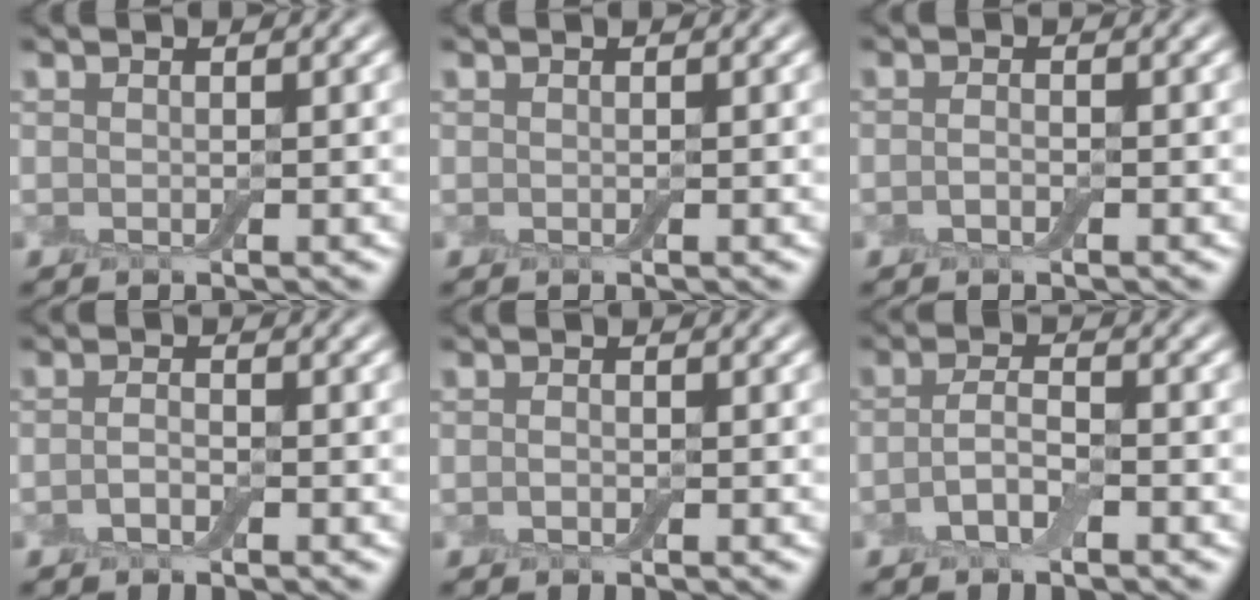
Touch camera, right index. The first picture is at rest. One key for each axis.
{"total": 0.0}
{"total": 0.9, "fx": -0.4, "fy": 0.4, "fz": 0.7, "tx": -0.018, "ty": -0.001, "tz": -0.009}
{"total": 1.2, "fx": -0.5, "fy": 0.5, "fz": 1.0, "tx": -0.023, "ty": 0.000, "tz": -0.013}
{"total": 0.6, "fx": -0.2, "fy": 0.3, "fz": 0.5, "tx": -0.011, "ty": 0.000, "tz": -0.005}
{"total": 2.5, "fx": -1.1, "fy": 0.9, "fz": 2.0, "tx": -0.045, "ty": 0.004, "tz": -0.028}